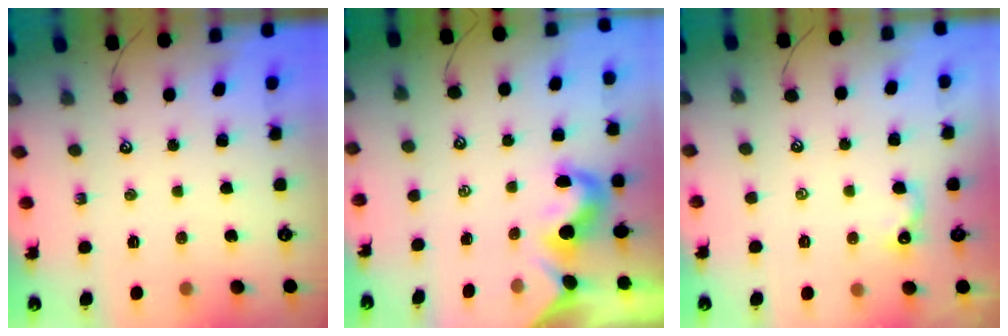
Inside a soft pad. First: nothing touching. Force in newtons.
{"total": 1.8, "press": 1.8, "slide": 0.6}
{"total": 2.1, "press": 2.1, "slide": 0.4}